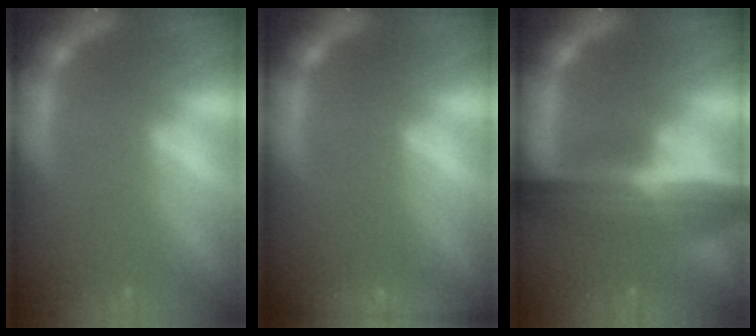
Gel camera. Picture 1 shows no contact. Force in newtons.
{"total": 3.9}
{"total": 10.1}